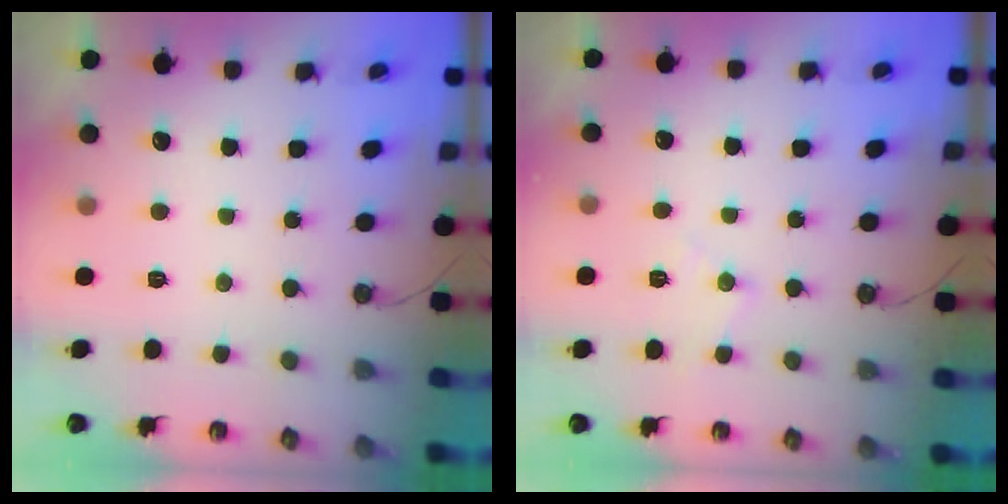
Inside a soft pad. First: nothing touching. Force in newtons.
{"total": 7.8, "press": 7.8, "slide": 0.4}